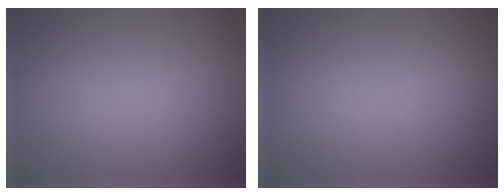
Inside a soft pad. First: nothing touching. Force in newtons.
{"total": 0.0}